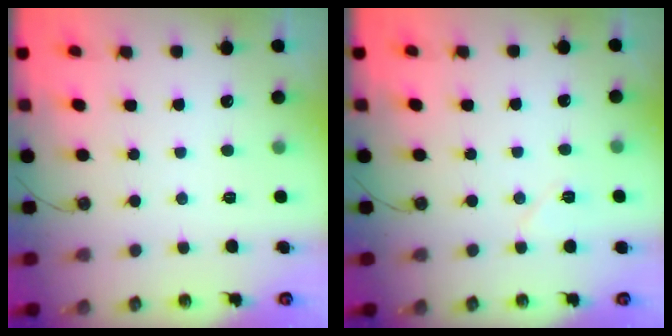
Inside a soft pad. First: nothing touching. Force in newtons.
{"total": 6.7, "press": 5.9, "slide": 3.3}